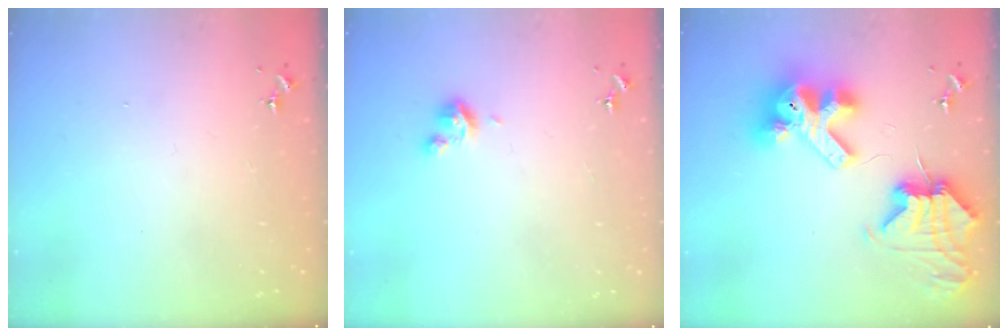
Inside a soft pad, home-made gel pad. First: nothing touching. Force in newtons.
{"total": 4.7, "press": 4.7, "slide": 0.5}
{"total": 17.7, "press": 17.6, "slide": 2.0}